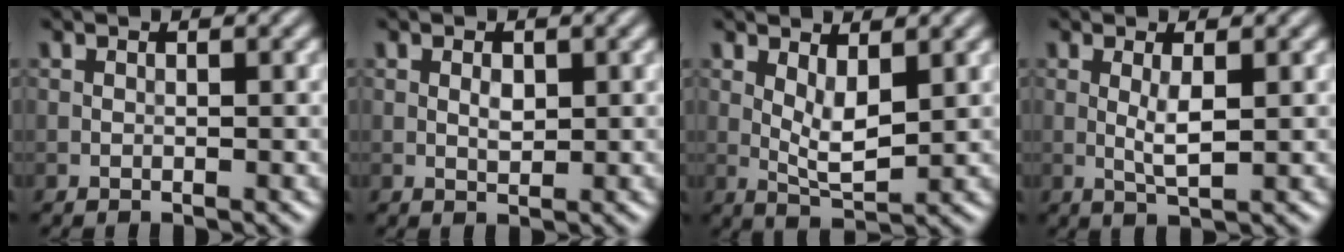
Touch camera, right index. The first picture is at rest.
{"total": 1.2, "force": [0.2, 0.6, 1.0], "torque": [-0.017, -0.002, 0.005]}
{"total": 3.2, "force": [1.0, 1.1, 2.8], "torque": [-0.058, -0.009, 0.021]}
{"total": 2.2, "force": [0.3, 0.4, 2.2], "torque": [-0.045, -0.002, 0.006]}